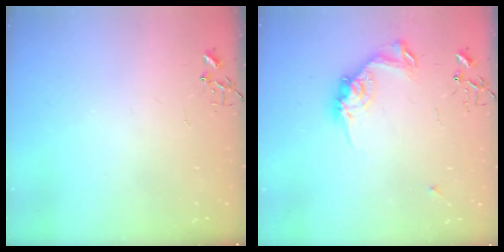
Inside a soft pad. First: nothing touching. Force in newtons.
{"total": 13.3, "press": 13.3, "slide": 0.1}